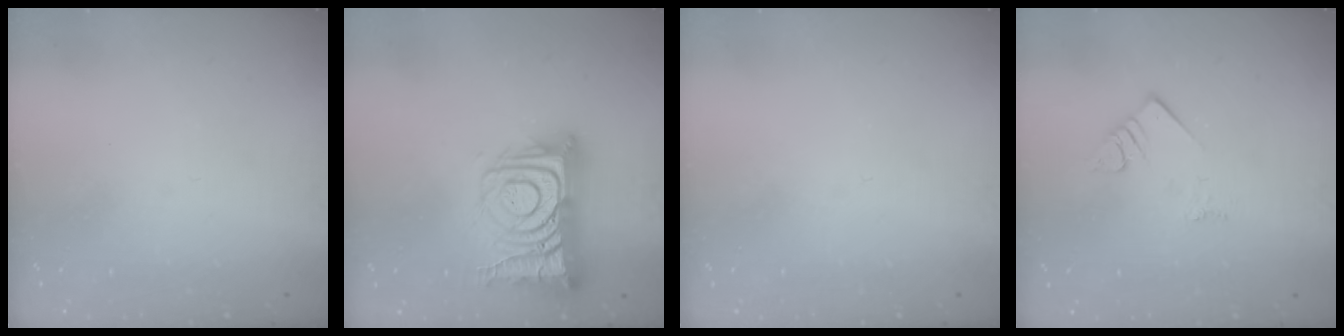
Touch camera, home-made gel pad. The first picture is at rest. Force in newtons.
{"total": 17.6, "press": 17.5, "slide": 1.6}
{"total": 0.0}
{"total": 4.0, "press": 3.9, "slide": 0.3}